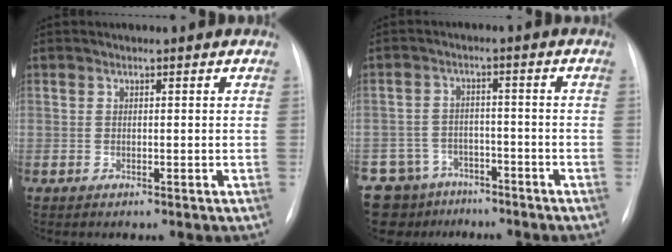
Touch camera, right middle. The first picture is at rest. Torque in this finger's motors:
{"motor_torque": [1.10, -1.04, 1.05, 0.11]}